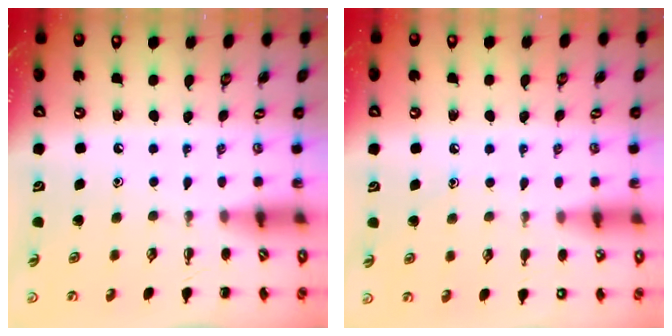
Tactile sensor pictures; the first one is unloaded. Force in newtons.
{"total": 6.9, "press": 6.8, "slide": 1.4}